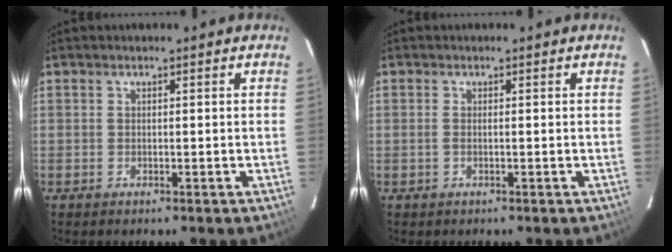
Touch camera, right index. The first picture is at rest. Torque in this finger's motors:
{"motor_torque": [0.05, 0.10, -0.03, -0.01]}